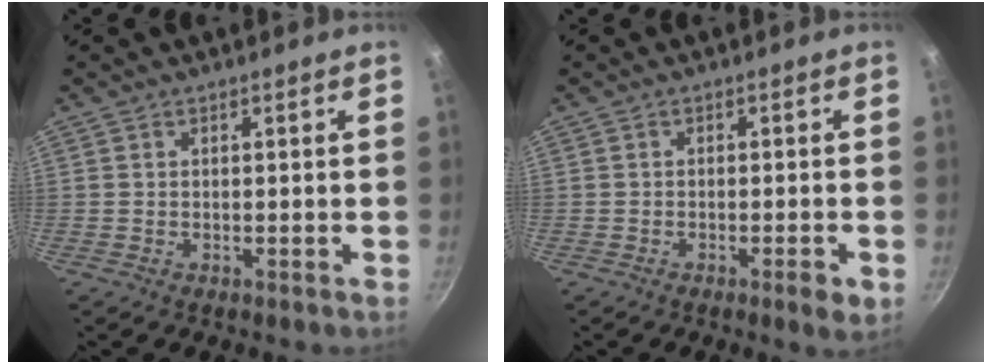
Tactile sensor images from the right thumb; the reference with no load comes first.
{"total": 3.0, "force": [-1.3, 0.7, 2.7], "torque": [-0.040, -0.001, -0.022]}